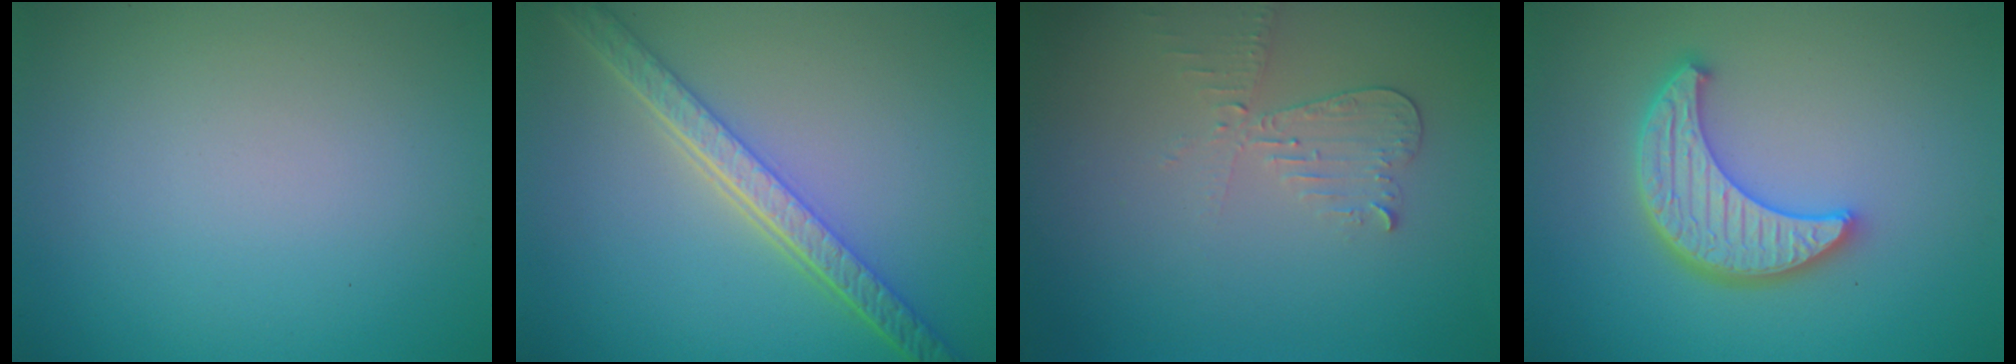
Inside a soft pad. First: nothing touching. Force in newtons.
{"total": 5.5, "press": 4.3, "slide": 3.4}
{"total": 2.2, "press": 2.2, "slide": 0.1}
{"total": 5.1, "press": 4.3, "slide": 2.8}